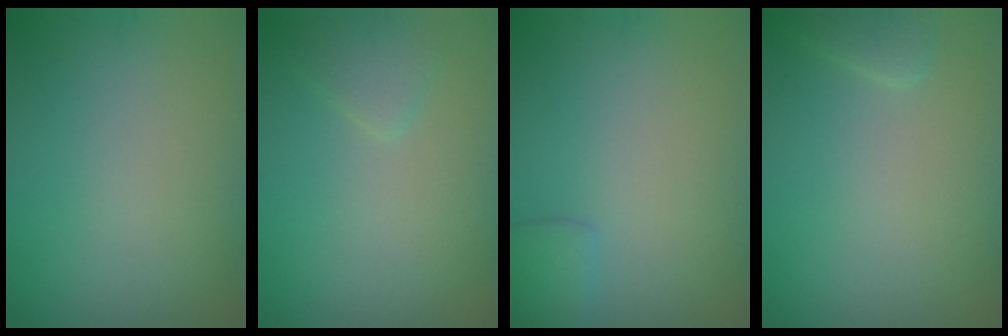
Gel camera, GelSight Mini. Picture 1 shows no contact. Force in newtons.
{"total": 1.7, "press": 1.7, "slide": 0.2}
{"total": 1.7, "press": 1.7, "slide": 0.1}
{"total": 1.3, "press": 1.3, "slide": 0.1}